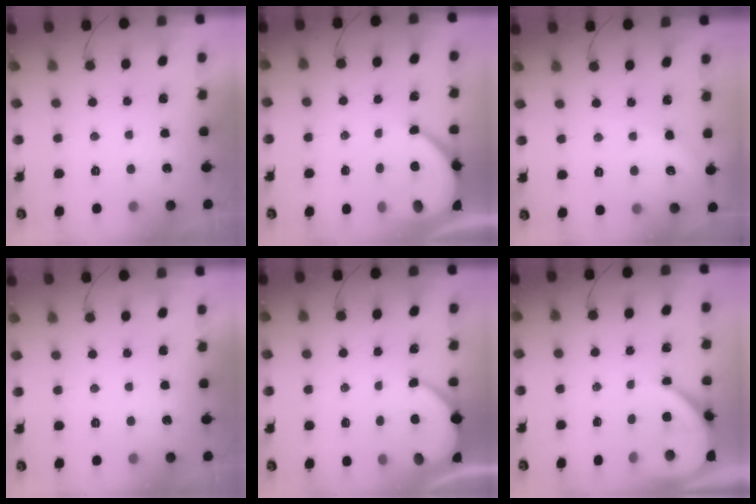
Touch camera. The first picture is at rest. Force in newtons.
{"total": 6.3, "press": 6.3, "slide": 0.7}
{"total": 3.8, "press": 3.7, "slide": 0.6}
{"total": 0.0}
{"total": 5.0, "press": 5.0, "slide": 0.4}
{"total": 6.7, "press": 6.7, "slide": 0.7}